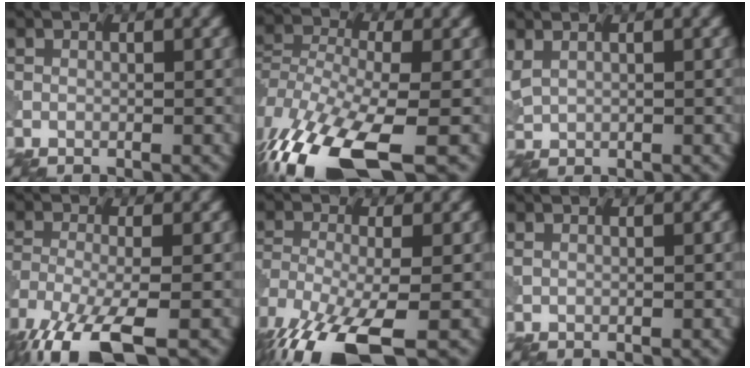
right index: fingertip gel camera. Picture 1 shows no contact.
{"total": 13.6, "force": [-7.8, 5.6, 9.6], "torque": [-0.225, -0.030, -0.137]}
{"total": 2.1, "force": [1.1, 1.4, 1.1], "torque": [-0.033, 0.007, 0.032]}
{"total": 8.9, "force": [-6.0, 2.4, 6.1], "torque": [-0.138, -0.015, -0.115]}
{"total": 11.2, "force": [-7.1, 3.6, 7.8], "torque": [-0.174, -0.014, -0.133]}
{"total": 0.8, "force": [0.5, 0.5, 0.3], "torque": [-0.006, 0.004, 0.010]}